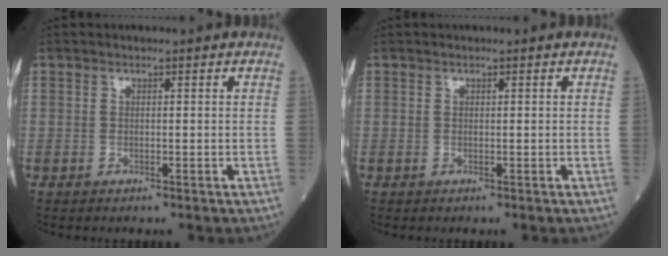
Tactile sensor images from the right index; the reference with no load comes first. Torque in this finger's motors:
{"motor_torque": [-0.07, -0.01, 0.07, 0.02]}